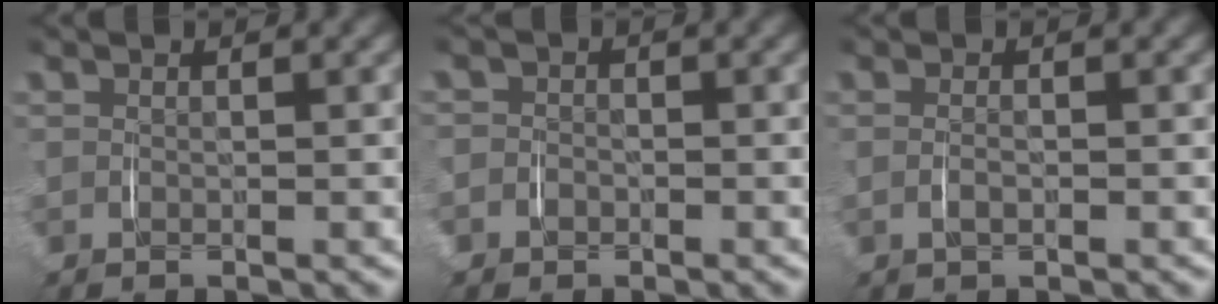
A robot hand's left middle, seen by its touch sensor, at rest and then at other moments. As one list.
[{"total": 2.3, "force": [-0.8, 2.2, 0.1], "torque": [-0.013, -0.003, -0.023]}, {"total": 0.8, "force": [-0.2, 0.3, 0.7], "torque": [-0.017, -0.003, -0.002]}]